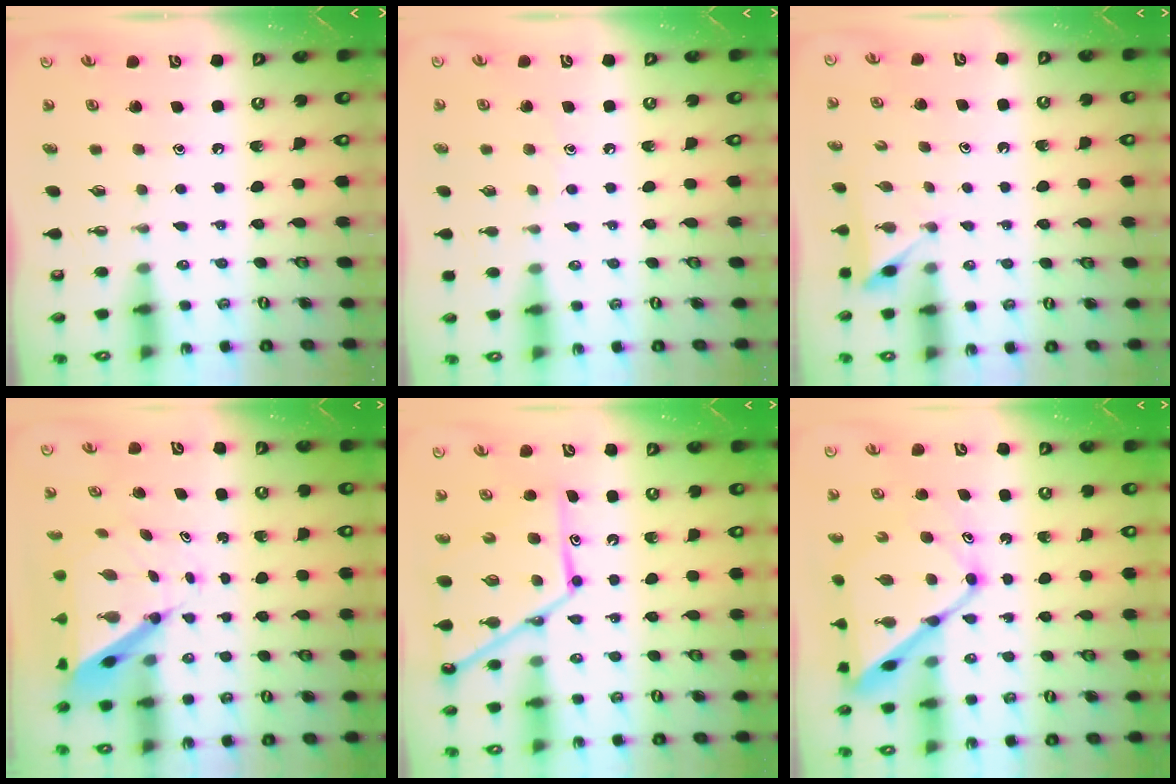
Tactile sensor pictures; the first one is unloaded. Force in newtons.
{"total": 3.9, "press": 3.8, "slide": 0.5}
{"total": 2.5, "press": 2.5, "slide": 0.3}
{"total": 7.1, "press": 7.1, "slide": 0.7}
{"total": 15.3, "press": 15.2, "slide": 1.4}
{"total": 15.6, "press": 15.5, "slide": 1.5}